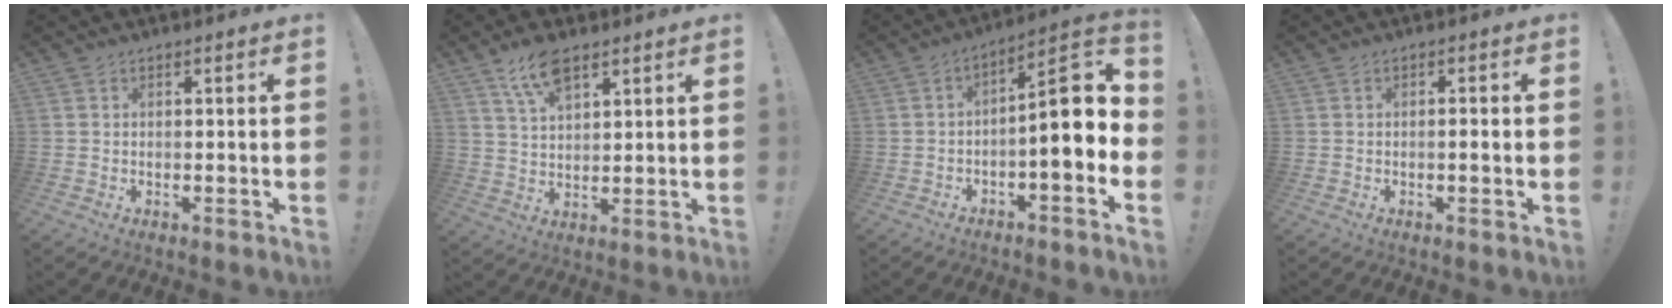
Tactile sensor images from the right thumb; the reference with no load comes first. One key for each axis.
{"total": 9.0, "fx": 5.8, "fy": 4.0, "fz": 5.7, "tx": -0.106, "ty": -0.017, "tz": 0.107}
{"total": 12.5, "fx": -1.0, "fy": 3.2, "fz": 12.1, "tx": -0.175, "ty": 0.004, "tz": -0.021}
{"total": 1.9, "fx": -0.5, "fy": -0.1, "fz": 1.8, "tx": -0.031, "ty": 0.001, "tz": -0.012}